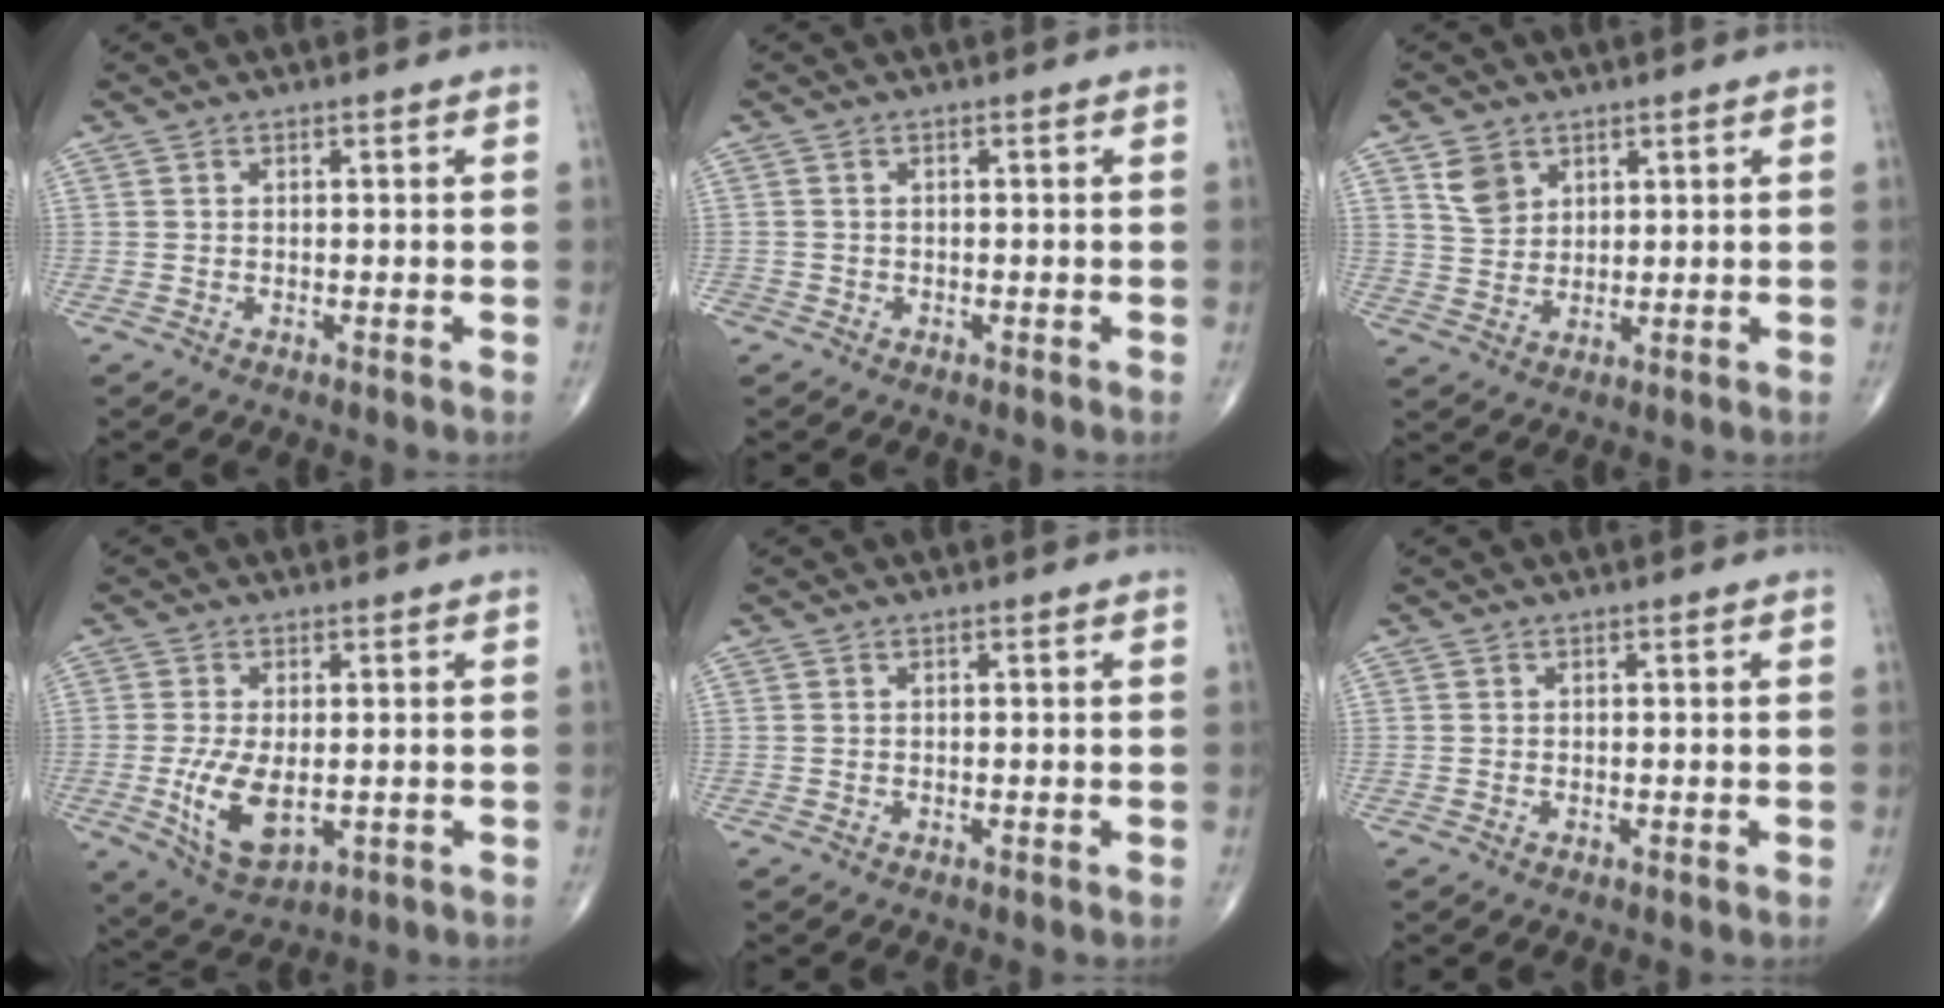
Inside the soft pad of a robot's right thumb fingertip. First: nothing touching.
{"total": 1.2, "force": [-0.7, 1.0, 0.1], "torque": [0.001, 0.003, -0.016]}
{"total": 5.3, "force": [2.8, 3.9, 2.2], "torque": [-0.024, -0.017, 0.058]}
{"total": 9.1, "force": [-1.4, 4.7, 7.7], "torque": [-0.143, -0.018, -0.014]}
{"total": 0.0}
{"total": 0.0}